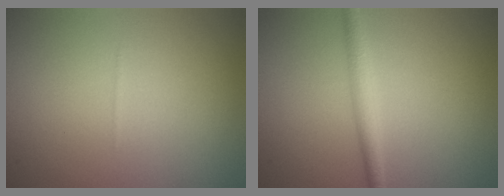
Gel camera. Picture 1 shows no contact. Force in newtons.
{"total": 2.2, "press": 2.2, "slide": 0.1}